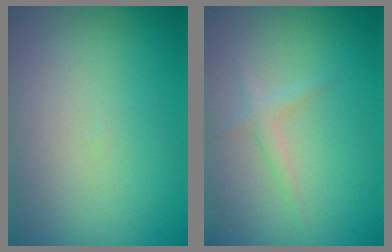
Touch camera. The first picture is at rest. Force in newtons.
{"total": 1.2, "press": 1.2, "slide": 0.1}